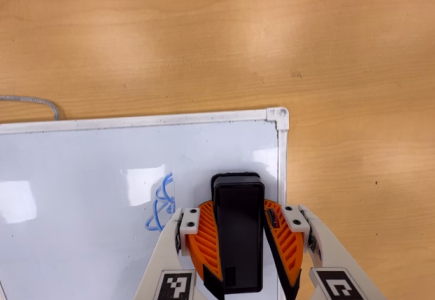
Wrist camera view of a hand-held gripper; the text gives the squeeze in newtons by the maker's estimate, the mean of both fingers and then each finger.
{"total": 17.0, "left": 19.9, "right": 14.0}